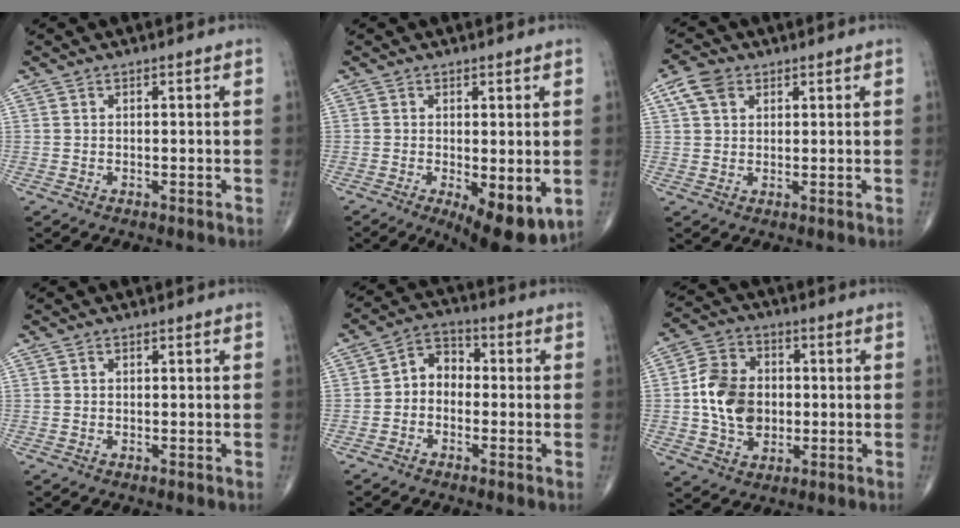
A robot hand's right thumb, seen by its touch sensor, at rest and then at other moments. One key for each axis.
{"total": 9.8, "fx": -2.6, "fy": 3.6, "fz": 8.8, "tx": -0.120, "ty": -0.023, "tz": -0.028}
{"total": 5.1, "fx": 2.3, "fy": 3.6, "fz": 2.9, "tx": -0.047, "ty": 0.007, "tz": 0.043}
{"total": 0.0}
{"total": 5.8, "fx": -0.9, "fy": 4.6, "fz": 3.5, "tx": -0.034, "ty": 0.026, "tz": -0.036}
{"total": 12.2, "fx": -0.3, "fy": 9.3, "fz": 7.9, "tx": -0.122, "ty": 0.015, "tz": -0.007}